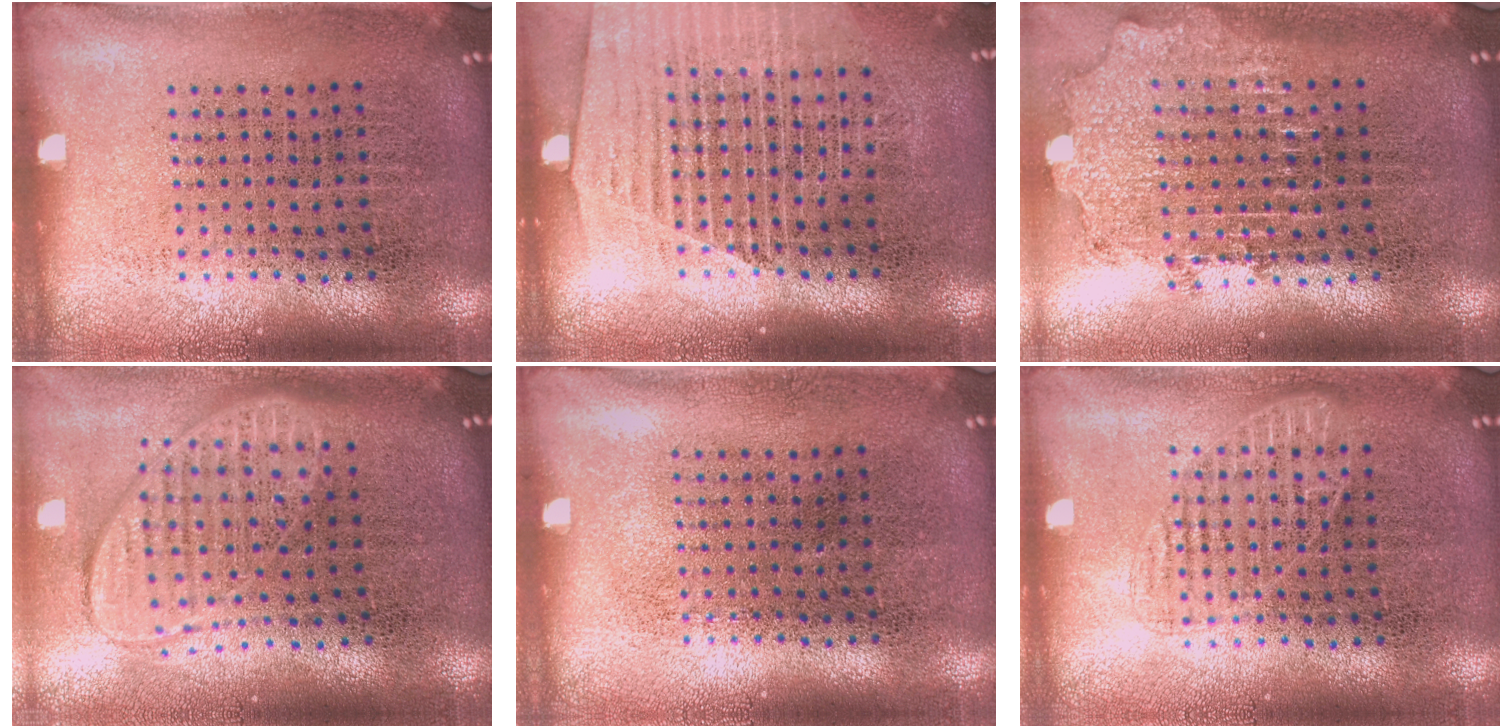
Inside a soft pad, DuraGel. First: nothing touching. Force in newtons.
{"total": 1.7, "press": 1.6, "slide": 0.6}
{"total": 2.0, "press": 1.6, "slide": 1.3}
{"total": 2.0, "press": 1.5, "slide": 1.2}
{"total": 0.0}
{"total": 1.6, "press": 1.6, "slide": 0.3}